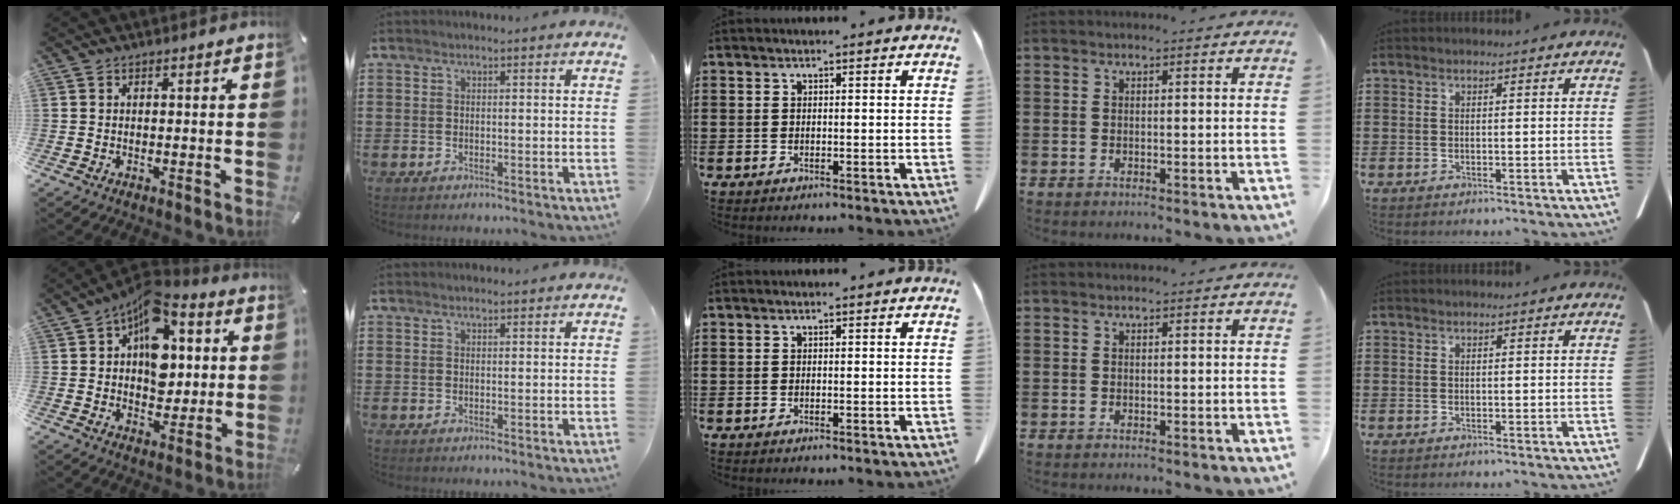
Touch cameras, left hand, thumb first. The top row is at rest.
{"thumb": {"total": 15.0, "force": [4.6, 9.9, 10.2], "torque": [-0.146, -0.025, 0.082]}, "index": {"total": 0.7, "force": [0.6, 0.0, 0.3], "torque": [-0.008, -0.001, 0.013]}}